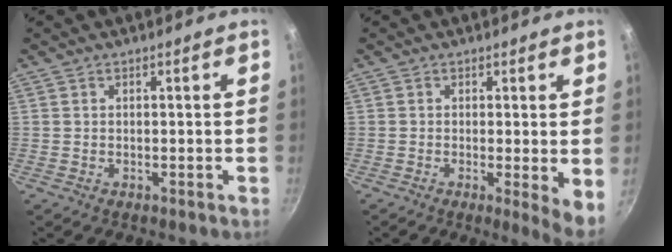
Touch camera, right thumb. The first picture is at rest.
{"total": 5.1, "force": [-0.2, 0.8, 5.0], "torque": [-0.069, -0.021, -0.006]}